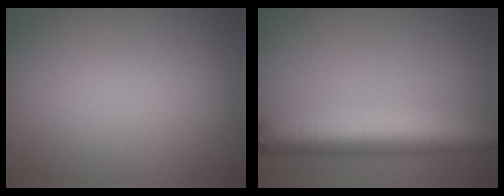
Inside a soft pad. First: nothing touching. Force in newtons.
{"total": 7.5, "press": 7.5, "slide": 0.4}